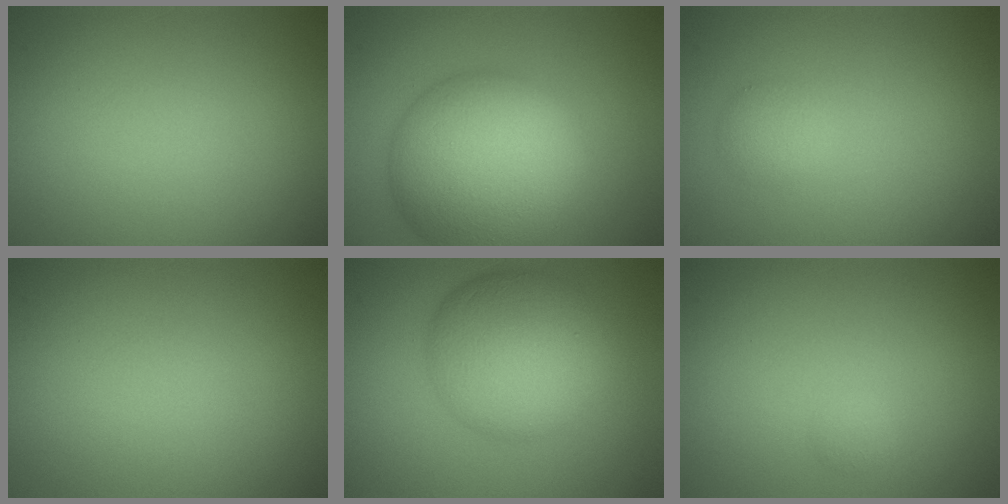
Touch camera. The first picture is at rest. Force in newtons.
{"total": 12.7, "press": 12.7, "slide": 0.6}
{"total": 1.5, "press": 1.5, "slide": 0.0}
{"total": 0.0}
{"total": 8.6, "press": 8.6, "slide": 0.1}
{"total": 0.6, "press": 0.6, "slide": 0.1}